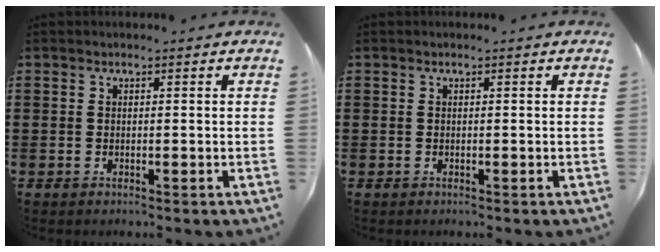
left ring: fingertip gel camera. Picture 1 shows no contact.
{"total": 0.0}